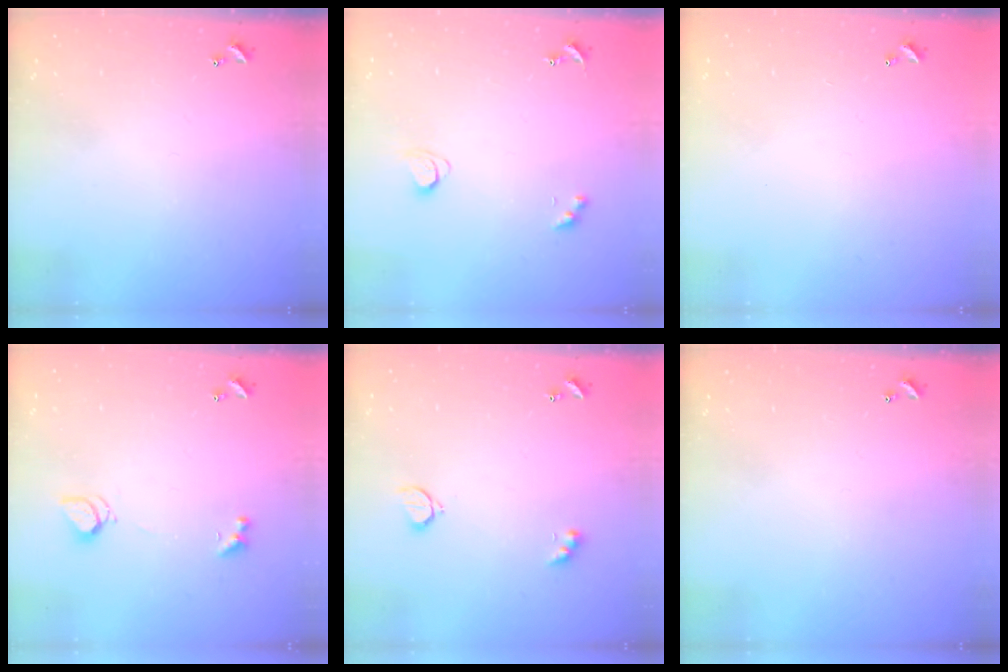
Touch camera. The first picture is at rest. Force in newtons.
{"total": 1.7, "press": 1.7, "slide": 0.3}
{"total": 2.9, "press": 2.9, "slide": 0.1}
{"total": 2.5, "press": 2.5, "slide": 0.6}
{"total": 2.6, "press": 2.6, "slide": 0.5}
{"total": 0.0}